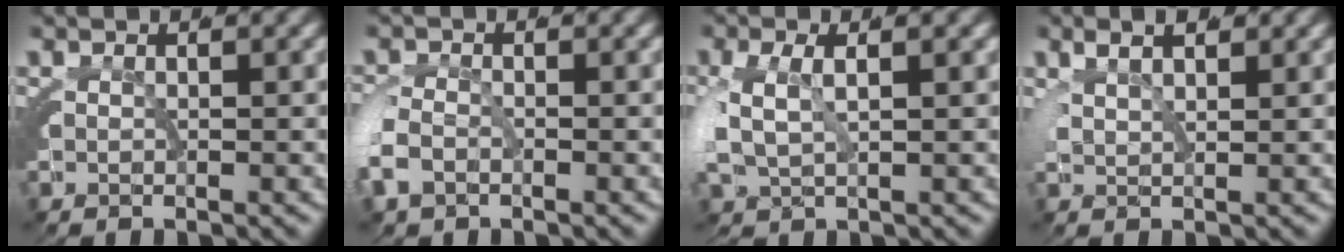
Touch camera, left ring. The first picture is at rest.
{"total": 2.5, "force": [-1.6, 1.8, 0.4], "torque": [-0.024, -0.005, -0.030]}
{"total": 2.9, "force": [-0.3, 2.0, 2.1], "torque": [-0.066, -0.008, 0.002]}
{"total": 2.6, "force": [1.5, 1.7, 1.4], "torque": [-0.031, 0.000, 0.024]}